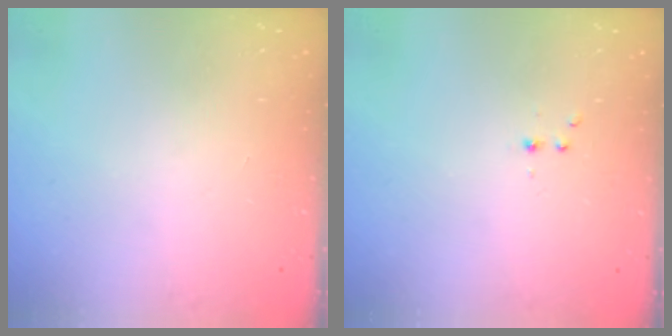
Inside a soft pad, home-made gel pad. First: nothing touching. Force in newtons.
{"total": 2.2, "press": 1.9, "slide": 1.2}